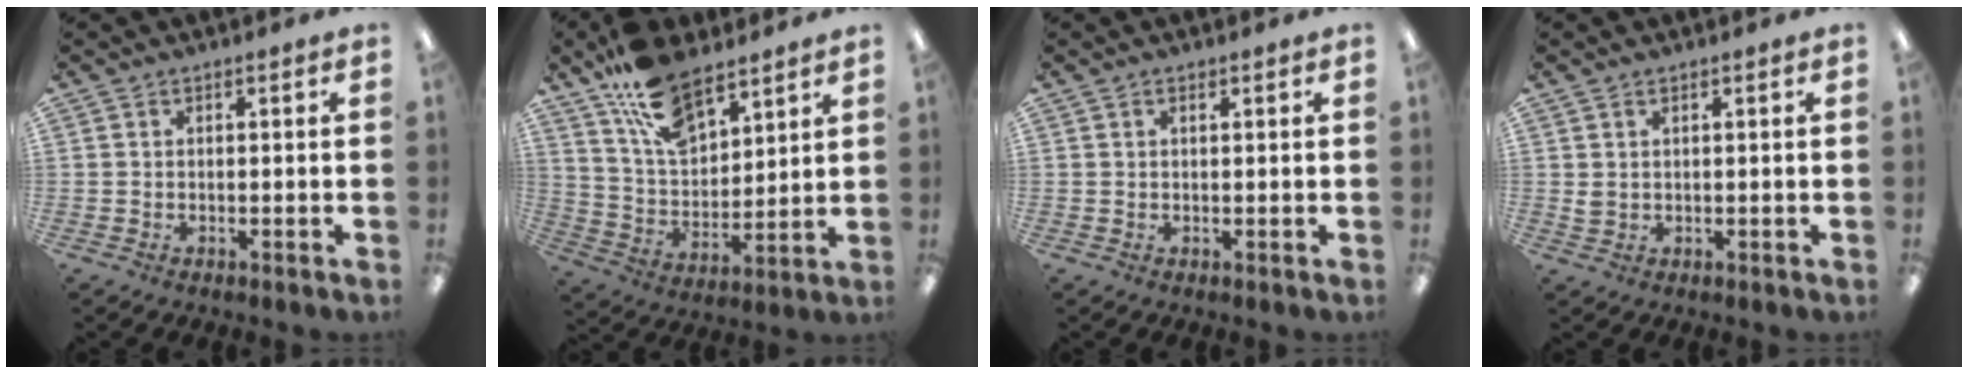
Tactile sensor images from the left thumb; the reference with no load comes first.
{"total": 15.3, "force": [10.8, 7.2, 8.1], "torque": [-0.154, -0.051, 0.199]}
{"total": 0.5, "force": [0.4, 0.2, 0.3], "torque": [0.000, -0.002, 0.005]}
{"total": 1.2, "force": [0.4, 0.9, 0.6], "torque": [-0.014, 0.000, 0.008]}